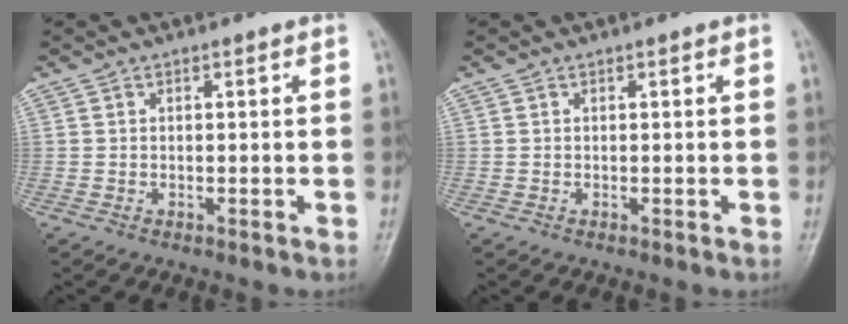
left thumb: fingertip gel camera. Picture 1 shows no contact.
{"total": 0.0}